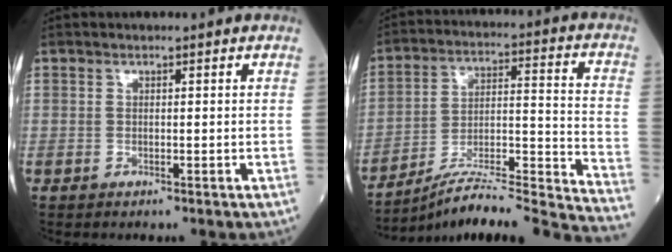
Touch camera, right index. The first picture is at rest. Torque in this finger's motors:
{"motor_torque": [-0.33, -0.34, 0.46, 0.12]}